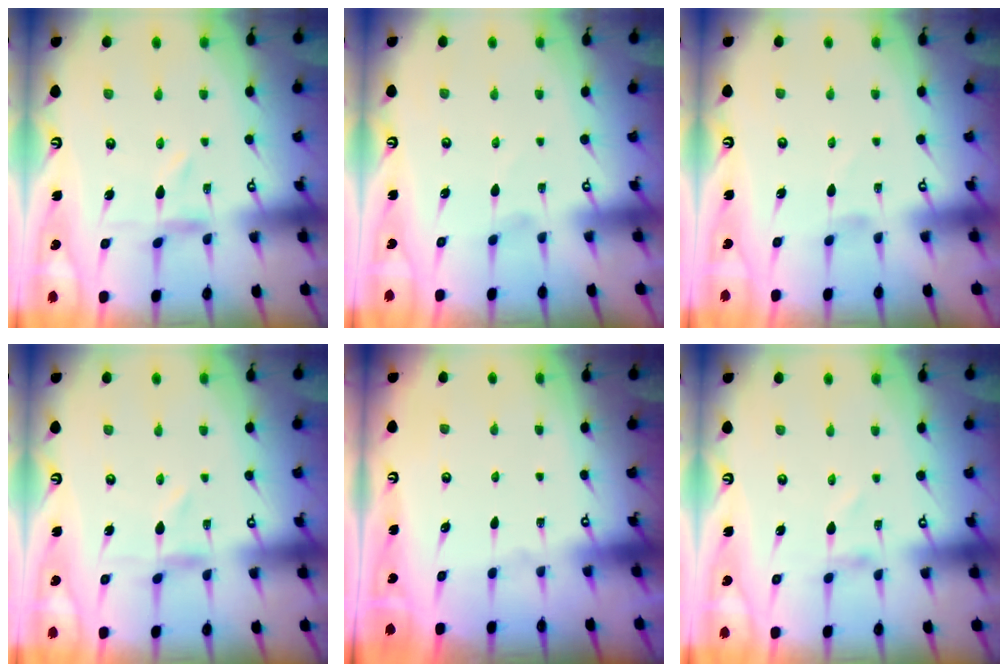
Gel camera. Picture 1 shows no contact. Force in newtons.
{"total": 1.5, "press": 1.5, "slide": 0.1}
{"total": 1.0, "press": 1.0, "slide": 0.1}
{"total": 0.9, "press": 0.9, "slide": 0.1}
{"total": 0.0}
{"total": 1.1, "press": 1.1, "slide": 0.1}